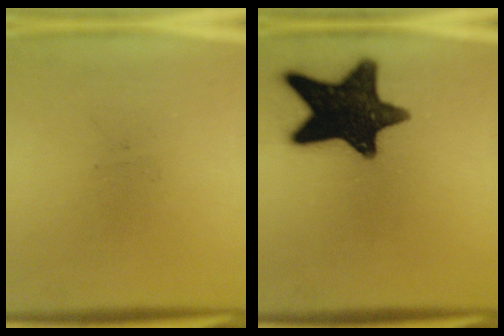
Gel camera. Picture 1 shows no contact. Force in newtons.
{"total": 16.9}